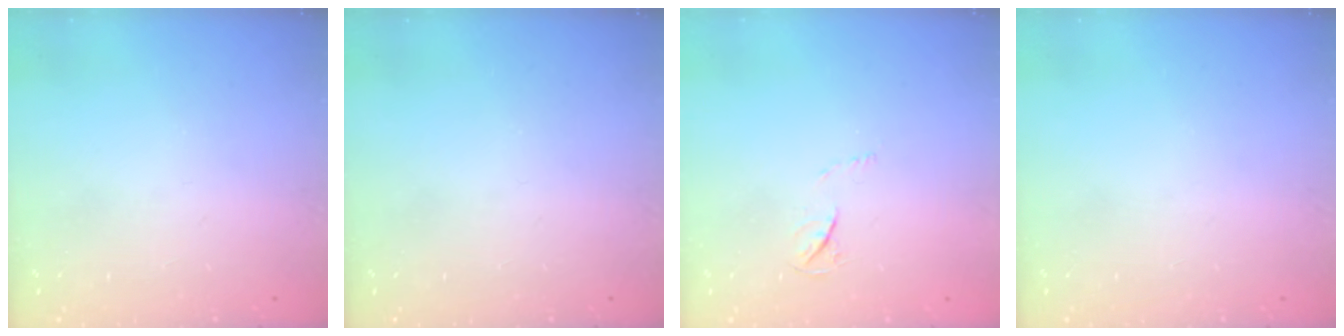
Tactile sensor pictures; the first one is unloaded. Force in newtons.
{"total": 0.0}
{"total": 3.3, "press": 3.2, "slide": 0.5}
{"total": 0.0}